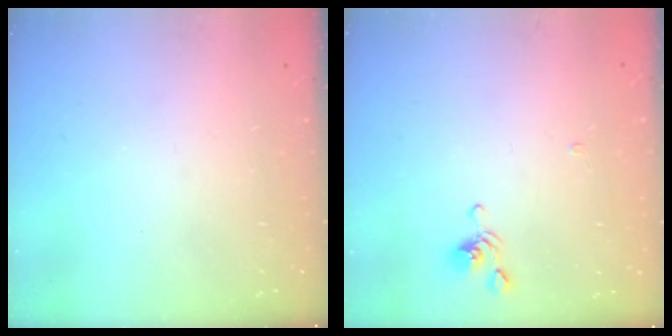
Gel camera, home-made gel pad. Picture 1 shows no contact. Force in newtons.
{"total": 3.8, "press": 3.7, "slide": 0.4}